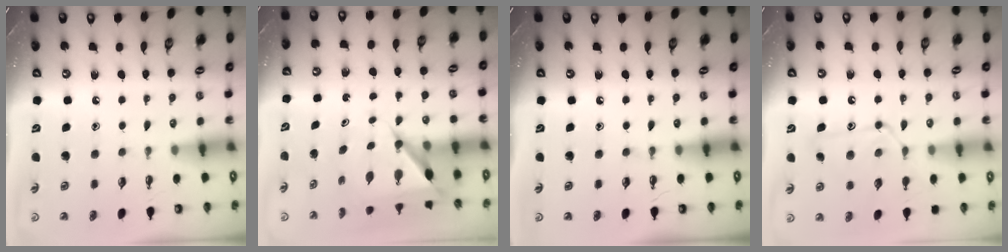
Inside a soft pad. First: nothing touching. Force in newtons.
{"total": 7.1, "press": 7.1, "slide": 0.6}
{"total": 0.0}
{"total": 13.3, "press": 13.3, "slide": 1.0}